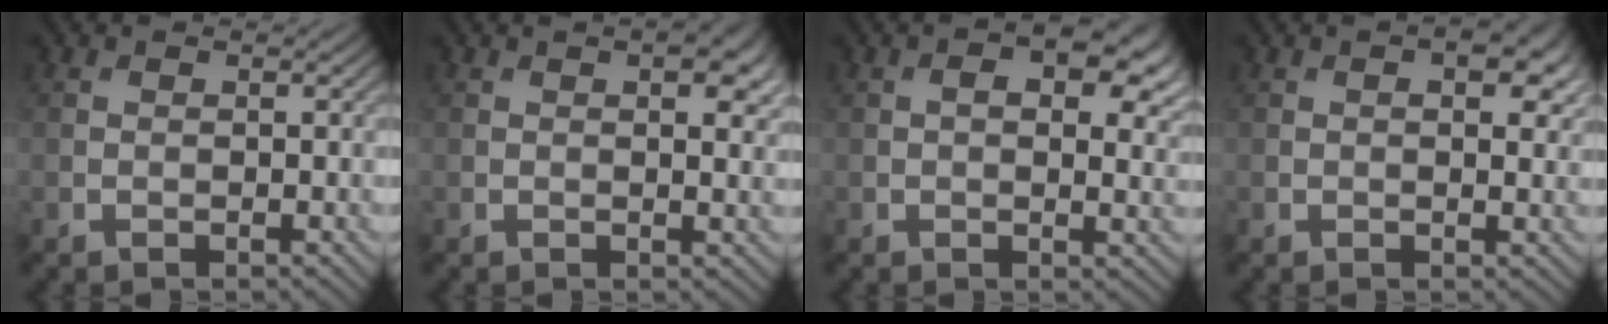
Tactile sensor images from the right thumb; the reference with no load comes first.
{"total": 3.9, "force": [1.5, 1.5, 3.3], "torque": [-0.050, 0.000, 0.023]}
{"total": 8.5, "force": [3.0, 4.6, 6.6], "torque": [-0.091, 0.000, 0.040]}
{"total": 4.1, "force": [1.4, 1.9, 3.4], "torque": [-0.051, -0.001, 0.021]}